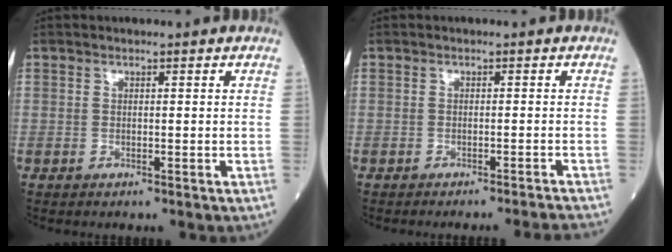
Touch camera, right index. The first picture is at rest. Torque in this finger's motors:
{"motor_torque": [0.00, -0.12, -0.01, 0.02]}